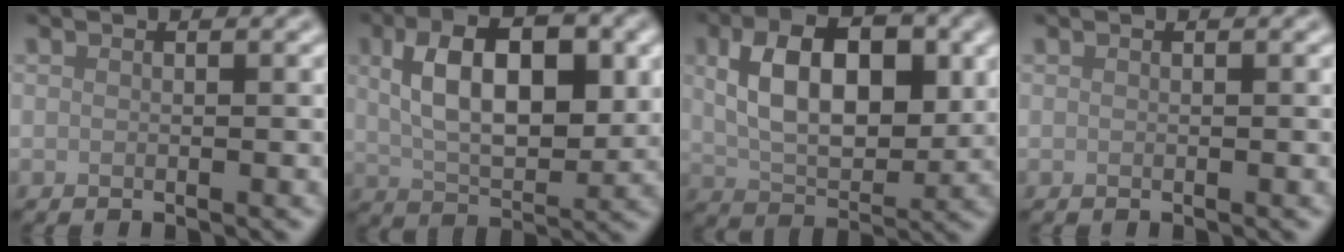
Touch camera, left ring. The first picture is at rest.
{"total": 8.9, "force": [1.8, 4.4, 7.5], "torque": [-0.115, 0.010, 0.027]}
{"total": 8.7, "force": [1.7, 4.9, 7.0], "torque": [-0.111, 0.007, 0.027]}
{"total": 0.0}